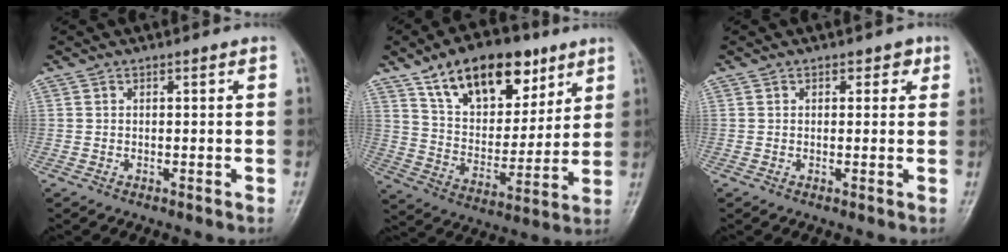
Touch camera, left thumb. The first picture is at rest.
{"total": 20.2, "force": [11.6, 11.3, 12.1], "torque": [-0.142, -0.038, 0.198]}
{"total": 2.4, "force": [1.0, 1.7, 1.2], "torque": [0.010, 0.000, 0.007]}